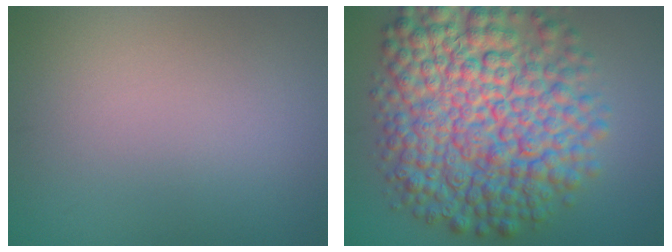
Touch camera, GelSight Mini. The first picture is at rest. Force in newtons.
{"total": 12.8, "press": 12.8, "slide": 0.3}